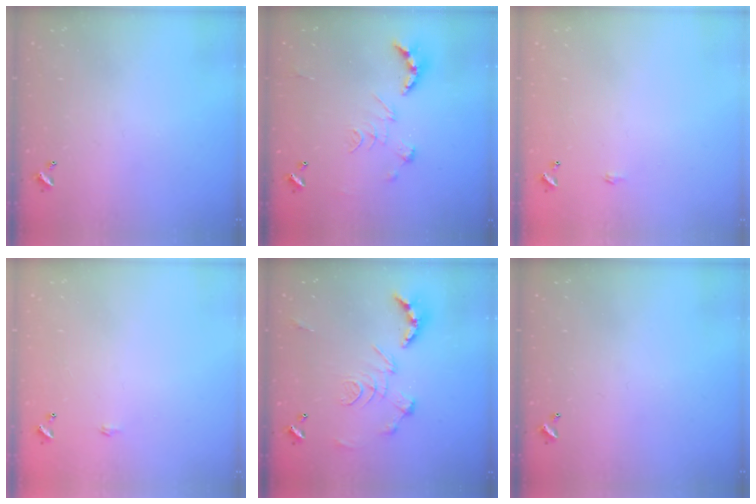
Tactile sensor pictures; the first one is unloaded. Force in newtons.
{"total": 2.5, "press": 2.0, "slide": 1.5}
{"total": 0.6, "press": 0.6, "slide": 0.2}
{"total": 0.6, "press": 0.6, "slide": 0.2}
{"total": 2.9, "press": 2.3, "slide": 1.7}
{"total": 0.0}